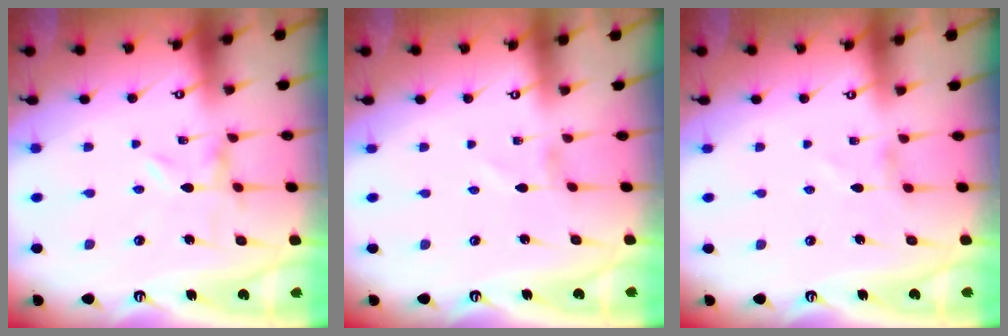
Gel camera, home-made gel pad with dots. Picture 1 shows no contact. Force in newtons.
{"total": 1.3, "press": 1.3, "slide": 0.1}
{"total": 0.5, "press": 0.5, "slide": 0.2}